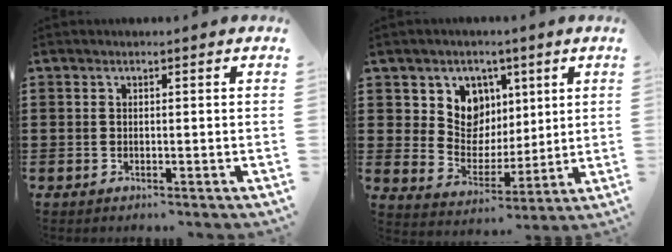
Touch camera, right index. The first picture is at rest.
{"total": 7.7, "force": [3.7, 6.6, 1.3], "torque": [-0.065, -0.015, 0.069]}